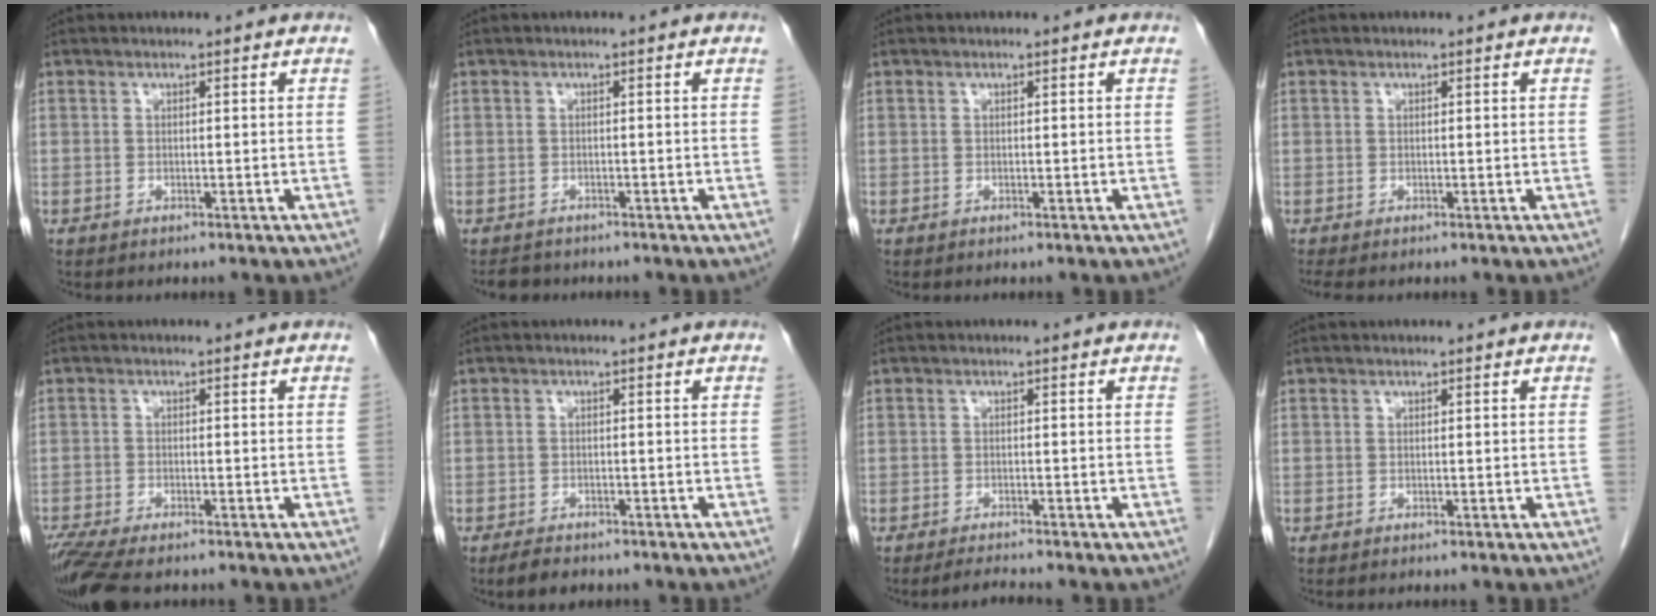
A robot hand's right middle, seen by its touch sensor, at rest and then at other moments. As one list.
[{"total": 2.3, "force": [-2.1, 1.1, 0.1], "torque": [-0.009, -0.002, -0.031]}, {"total": 0.0}, {"total": 1.4, "force": [-1.1, 0.6, 0.5], "torque": [-0.008, -0.002, -0.017]}, {"total": 9.1, "force": [-7.3, 2.3, 4.9], "torque": [-0.089, -0.016, -0.121]}, {"total": 2.9, "force": [-2.3, 1.2, 1.2], "torque": [-0.027, -0.003, -0.035]}, {"total": 1.9, "force": [-1.8, -0.4, 0.5], "torque": [-0.018, -0.012, -0.031]}, {"total": 0.0}]